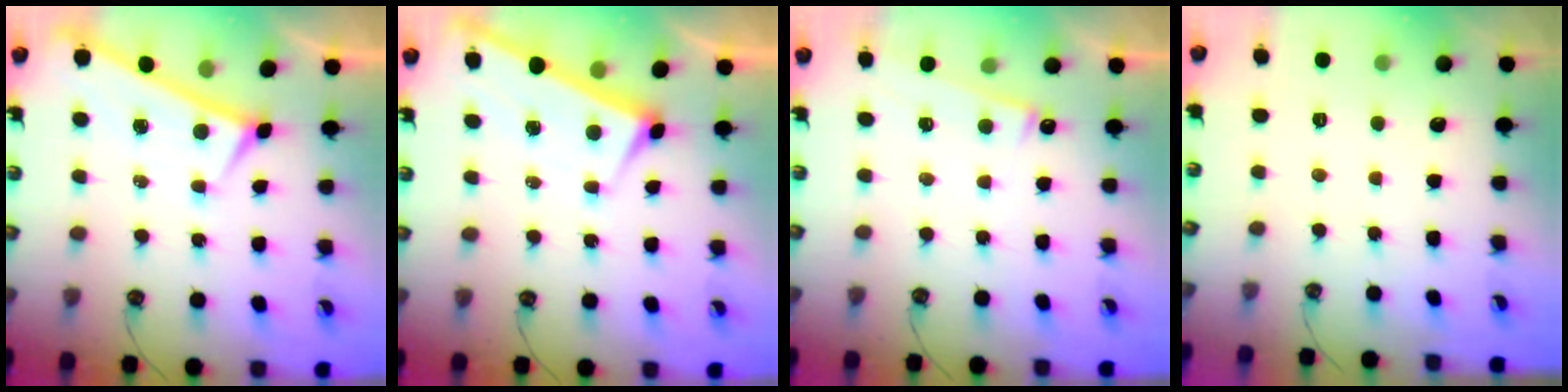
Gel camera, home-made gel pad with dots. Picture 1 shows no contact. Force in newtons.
{"total": 3.3, "press": 3.3, "slide": 0.0}
{"total": 5.7, "press": 5.7, "slide": 0.4}
{"total": 0.0}